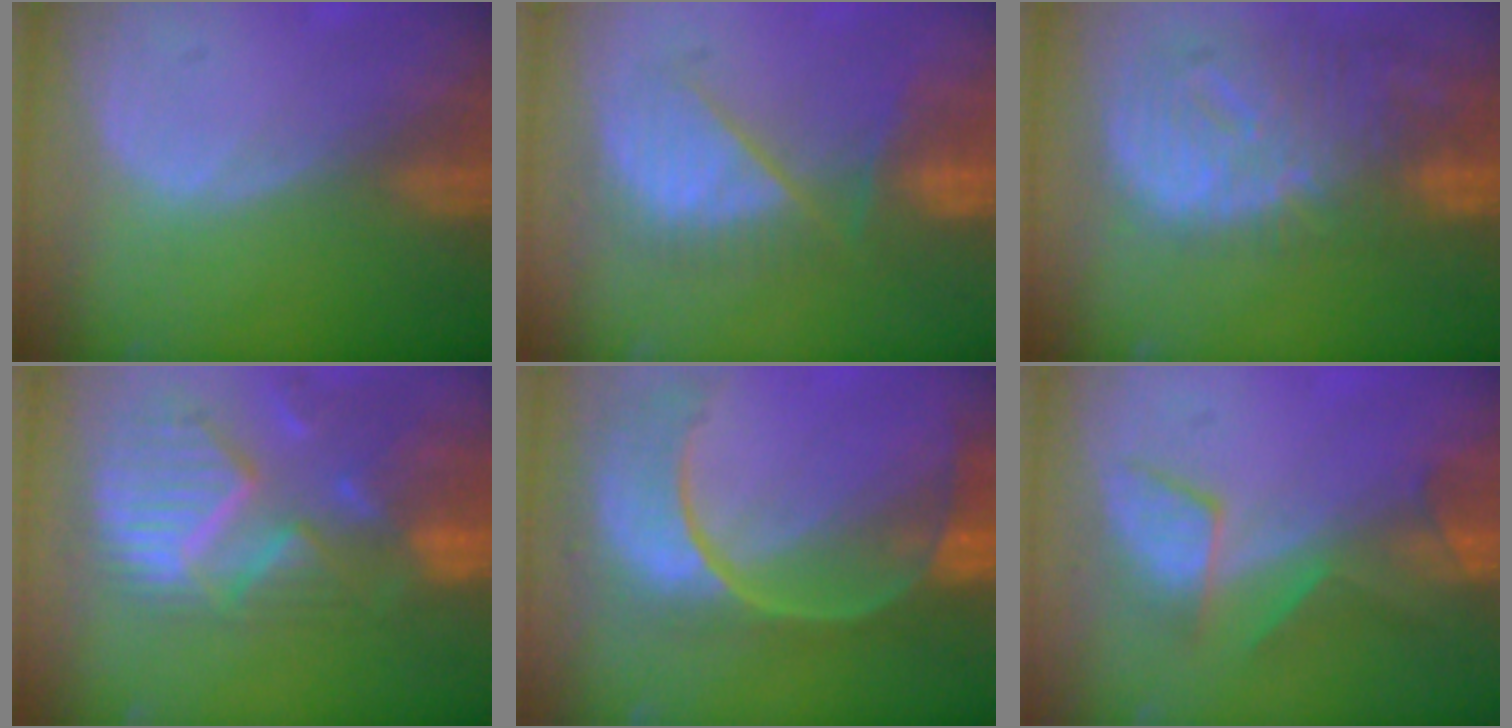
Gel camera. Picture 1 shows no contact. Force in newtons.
{"total": 8.1, "press": 8.1, "slide": 0.0}
{"total": 12.5, "press": 10.8, "slide": 6.3}
{"total": 12.0, "press": 10.4, "slide": 6.0}
{"total": 11.2, "press": 9.3, "slide": 6.1}
{"total": 5.9, "press": 5.7, "slide": 1.1}